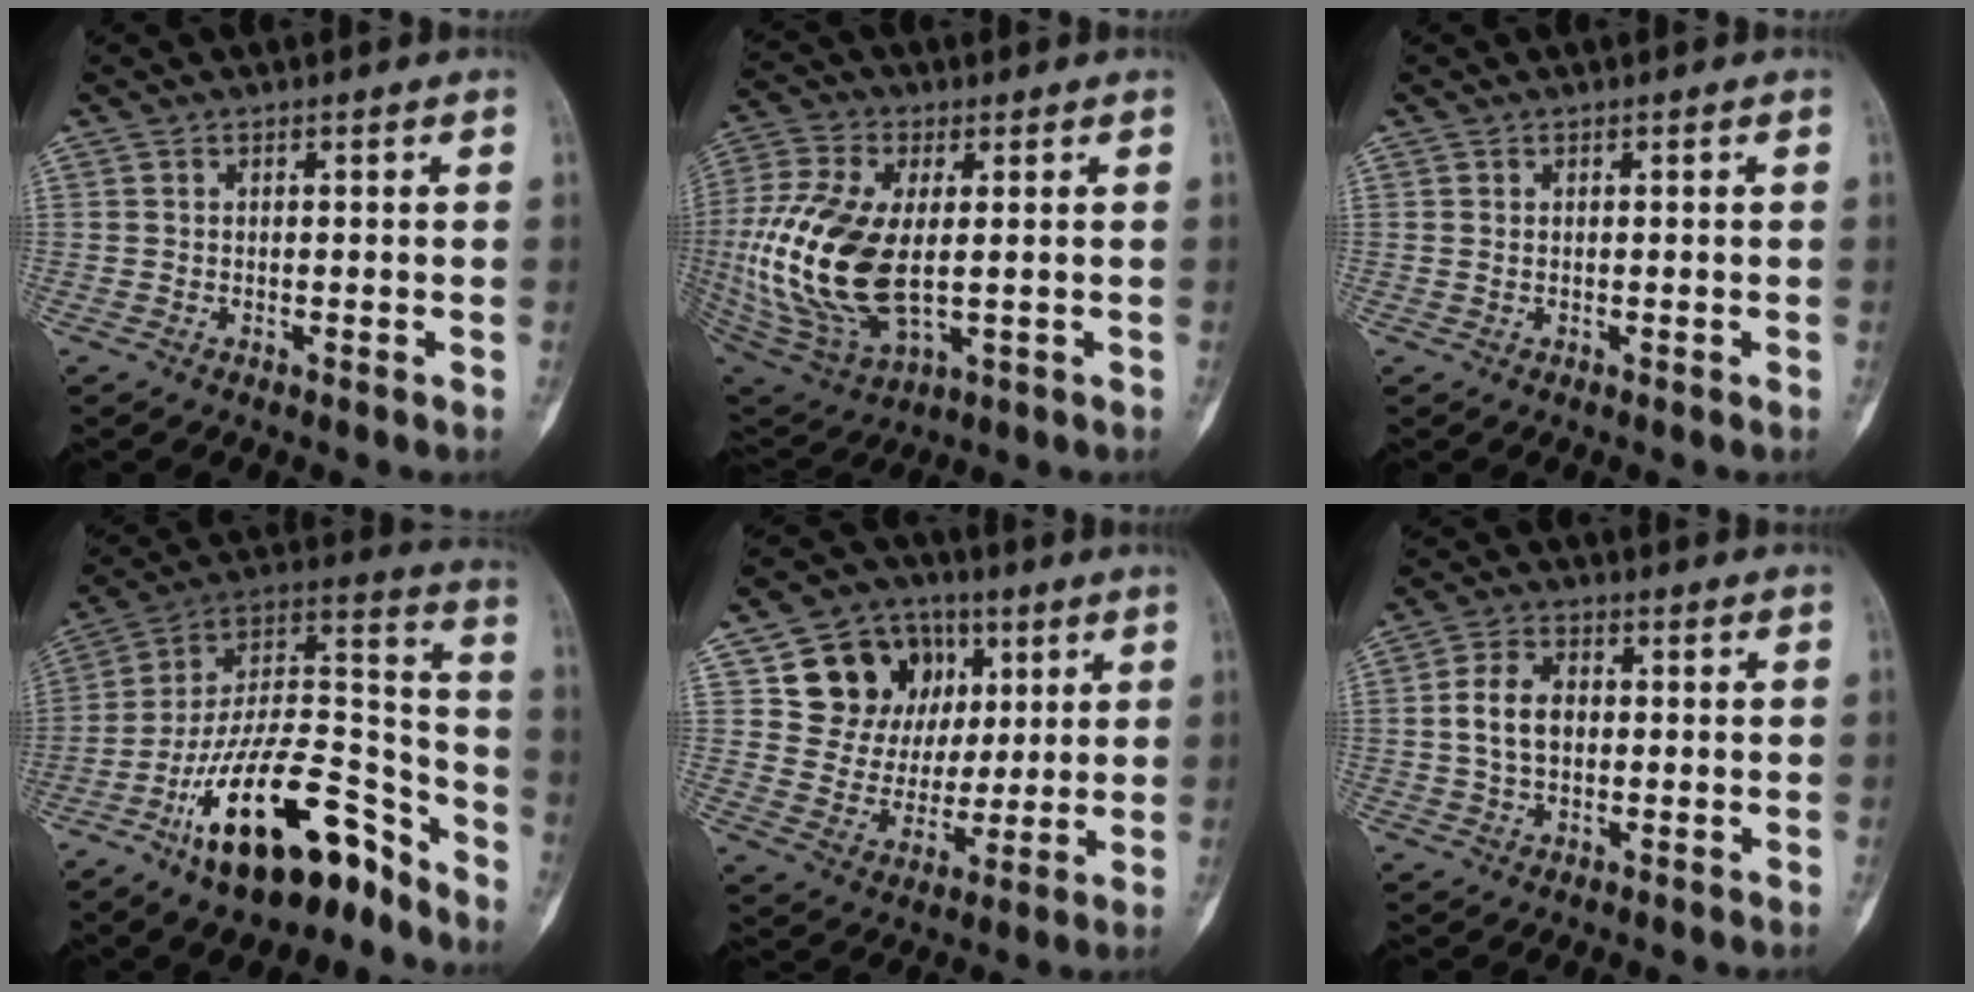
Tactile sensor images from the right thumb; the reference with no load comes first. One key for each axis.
{"total": 20.3, "fx": -0.1, "fy": 10.7, "fz": 17.2, "tx": -0.381, "ty": -0.012, "tz": 0.011}
{"total": 0.0}
{"total": 25.1, "fx": -15.6, "fy": 9.9, "fz": 17.0, "tx": -0.280, "ty": 0.098, "tz": -0.266}
{"total": 16.1, "fx": 6.0, "fy": 13.3, "fz": 6.8, "tx": -0.065, "ty": 0.001, "tz": 0.110}
{"total": 6.7, "fx": 0.1, "fy": 4.5, "fz": 4.9, "tx": -0.085, "ty": 0.012, "tz": -0.001}